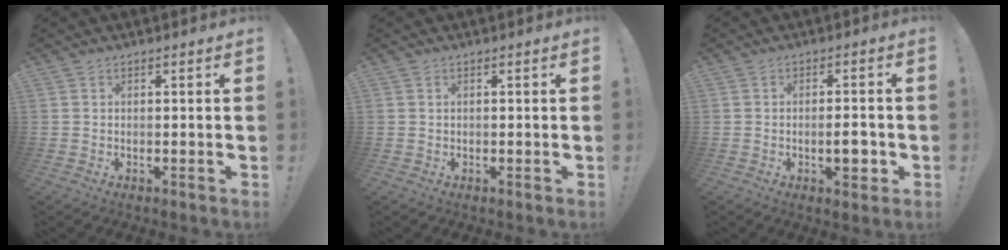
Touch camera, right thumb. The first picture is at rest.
{"total": 0.5, "force": [0.2, 0.5, 0.1], "torque": [-0.007, 0.004, 0.005]}
{"total": 4.9, "force": [-1.3, 1.7, 4.4], "torque": [-0.055, 0.004, -0.022]}